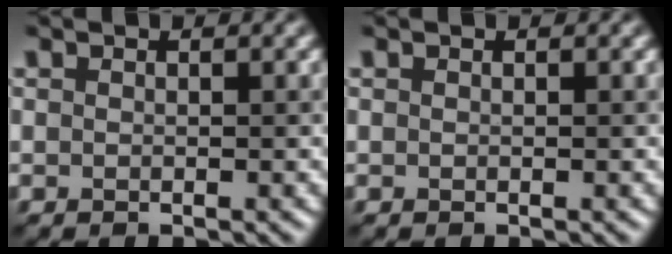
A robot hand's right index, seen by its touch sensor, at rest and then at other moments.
{"total": 0.0}